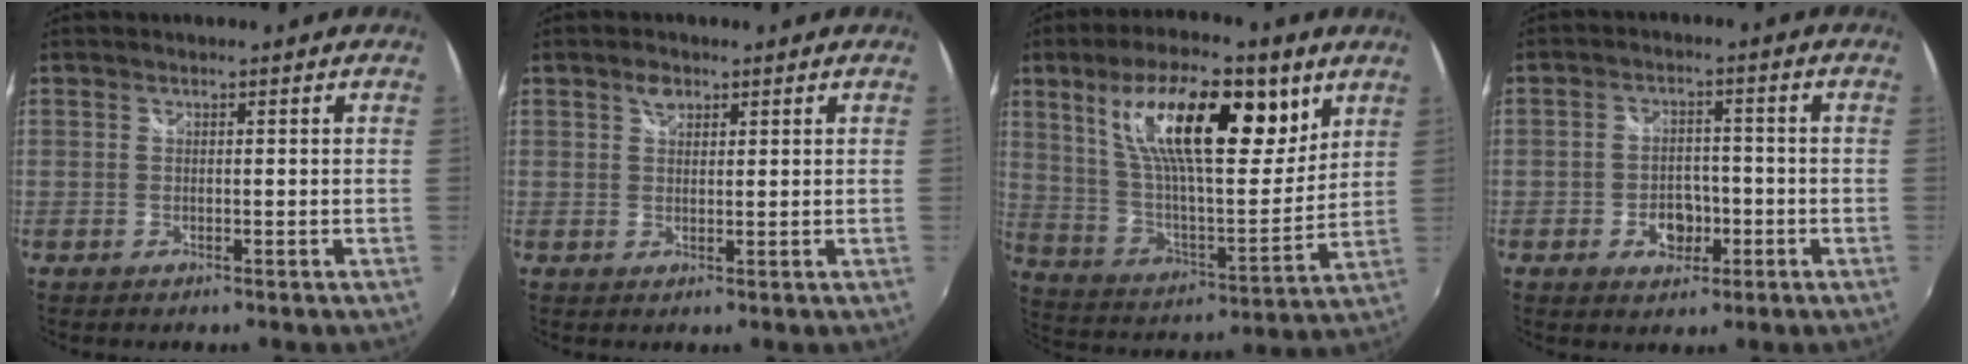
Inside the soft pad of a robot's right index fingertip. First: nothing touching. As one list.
[{"total": 2.3, "force": [1.3, 1.5, 1.2], "torque": [-0.017, 0.007, 0.022]}, {"total": 22.8, "force": [11.0, 8.3, 18.2], "torque": [-0.316, 0.014, 0.192]}, {"total": 5.5, "force": [-2.1, 4.0, 3.0], "torque": [-0.059, 0.005, -0.029]}]